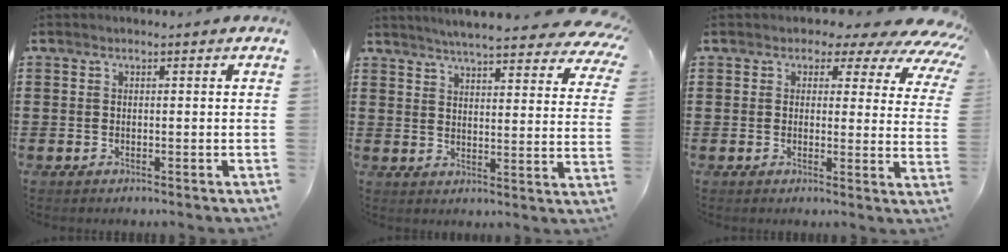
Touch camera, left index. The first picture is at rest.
{"total": 6.1, "force": [5.6, -0.3, 2.4], "torque": [-0.058, -0.032, 0.096]}
{"total": 4.0, "force": [2.8, 2.2, 1.7], "torque": [-0.038, -0.019, 0.041]}